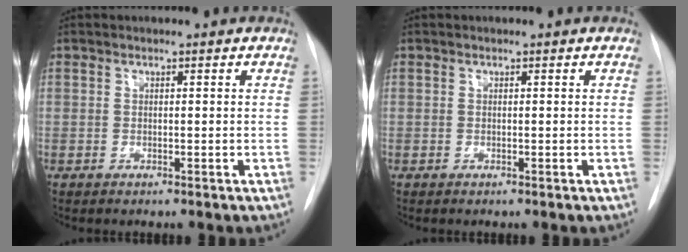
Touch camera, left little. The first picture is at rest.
{"total": 0.0}